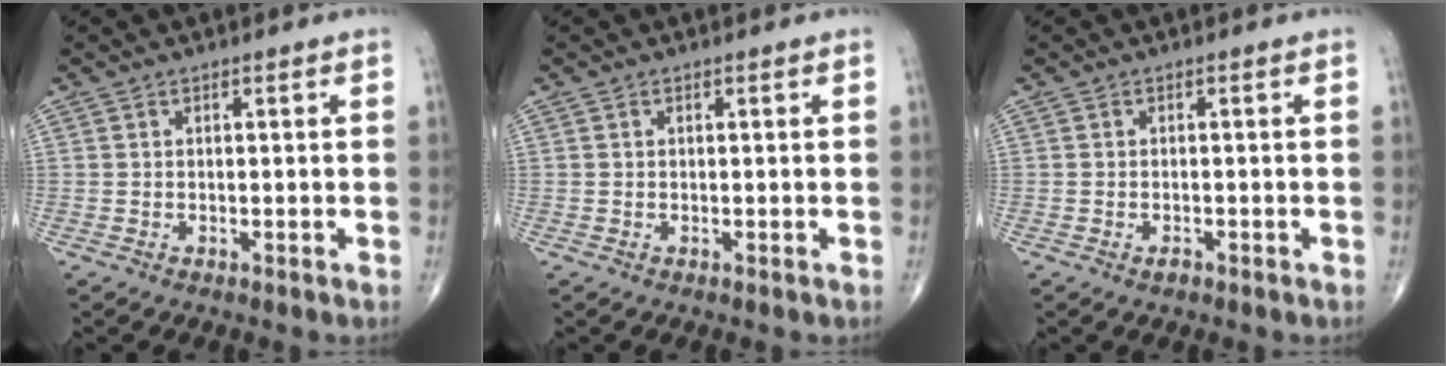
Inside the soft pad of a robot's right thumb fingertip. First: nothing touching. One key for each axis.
{"total": 0.0}
{"total": 1.1, "fx": -0.7, "fy": 0.6, "fz": 0.7, "tx": -0.010, "ty": 0.003, "tz": -0.012}